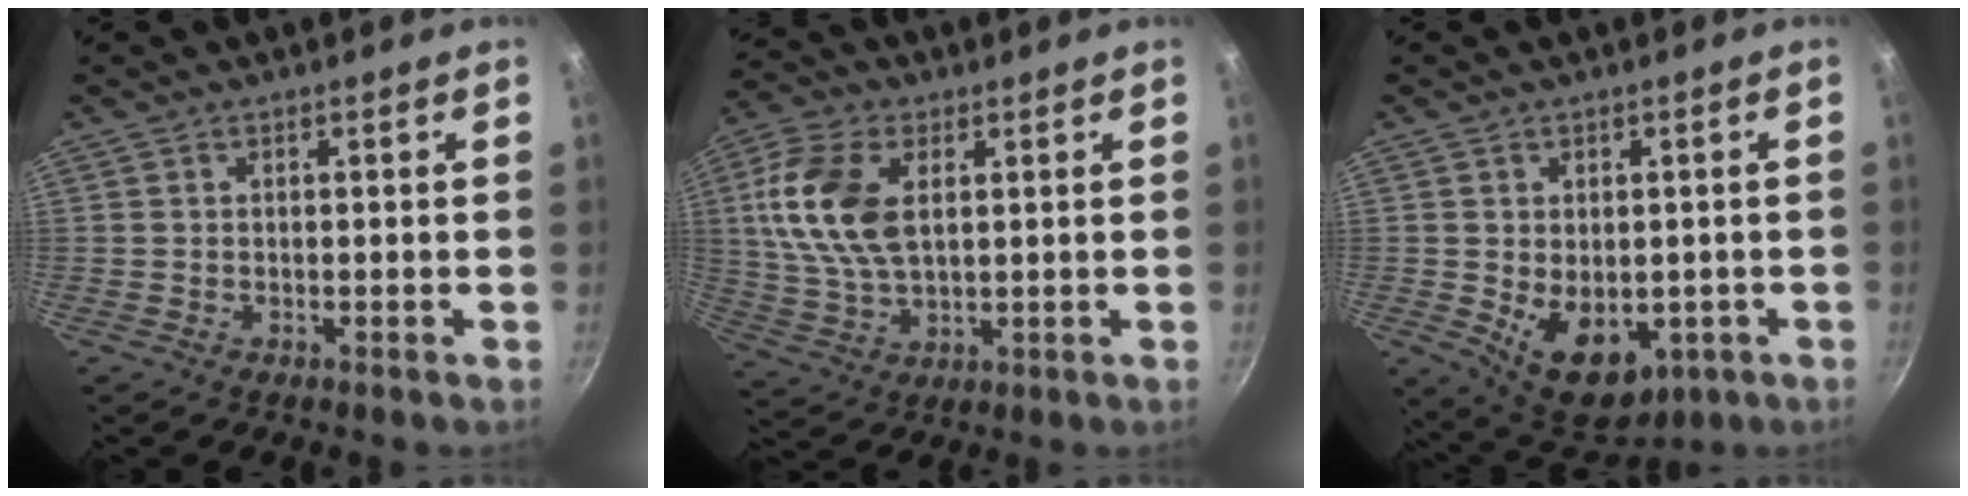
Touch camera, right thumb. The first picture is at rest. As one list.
[{"total": 13.8, "force": [3.0, 8.0, 10.8], "torque": [-0.209, -0.002, 0.059]}, {"total": 11.7, "force": [-2.3, 7.9, 8.4], "torque": [-0.094, -0.013, -0.009]}]